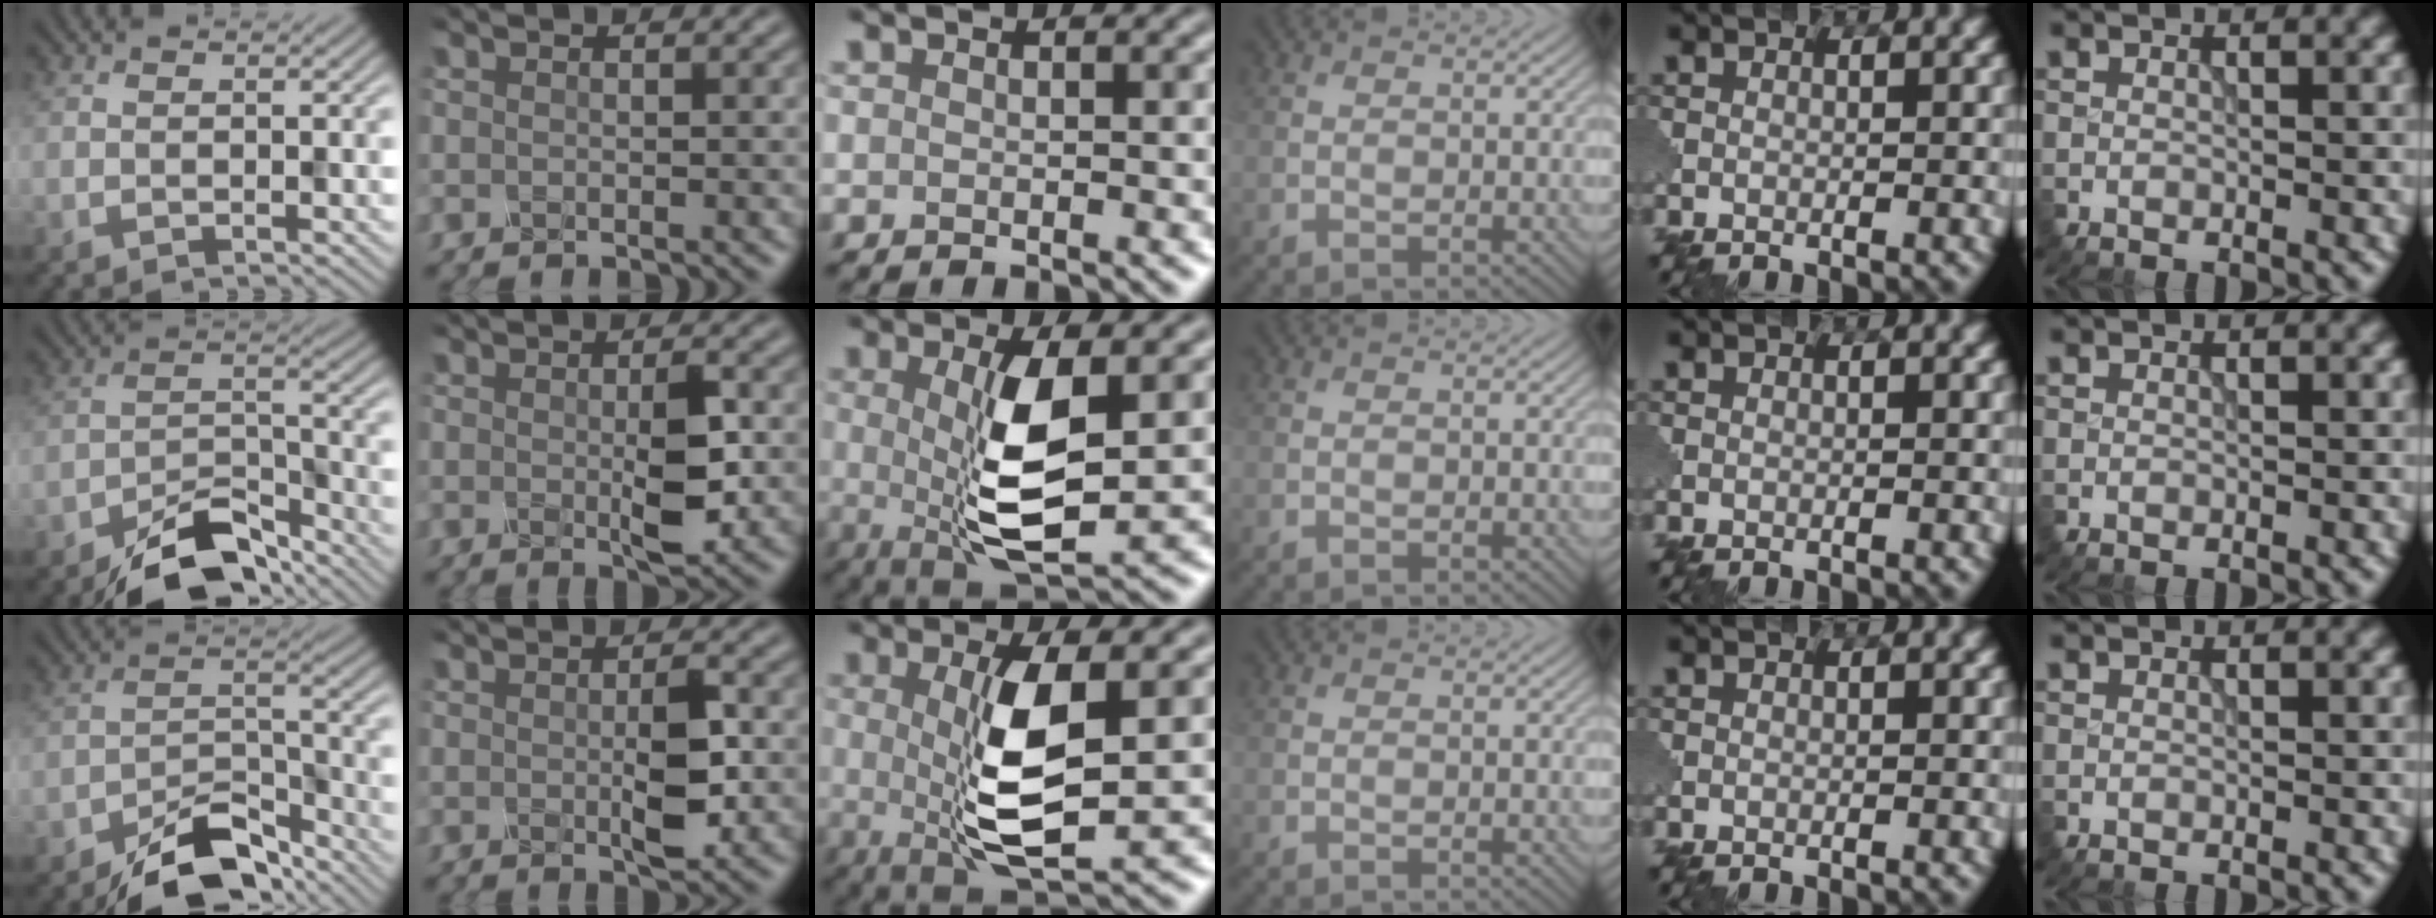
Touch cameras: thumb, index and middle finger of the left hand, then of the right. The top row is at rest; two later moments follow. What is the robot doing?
{"motion": "press", "object": "mechanical pencil"}